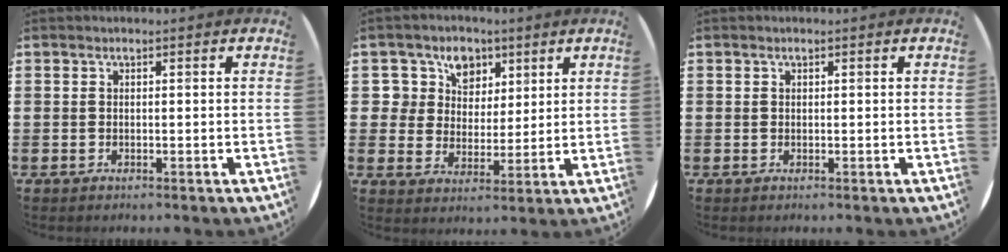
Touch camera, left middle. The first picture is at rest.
{"total": 6.4, "force": [3.8, 5.0, 1.2], "torque": [-0.034, 0.002, 0.066]}
{"total": 0.0}